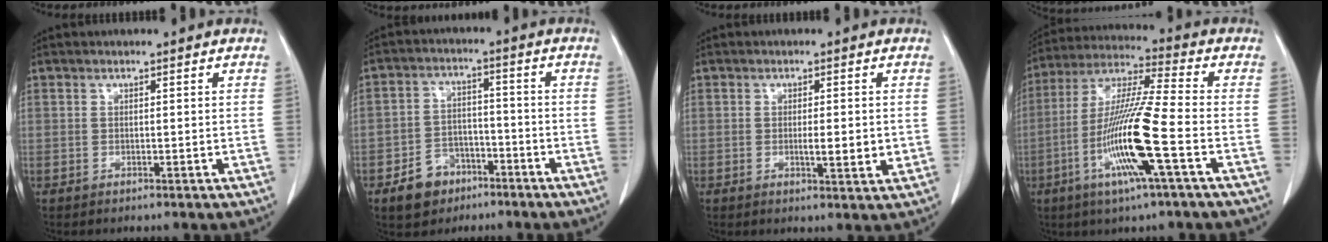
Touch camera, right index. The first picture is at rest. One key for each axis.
{"total": 6.9, "fx": -4.2, "fy": 5.1, "fz": 2.2, "tx": -0.045, "ty": 0.013, "tz": -0.062}
{"total": 3.6, "fx": -0.2, "fy": 0.7, "fz": 3.5, "tx": -0.053, "ty": -0.004, "tz": 0.000}
{"total": 14.8, "fx": -4.8, "fy": -0.4, "fz": 14.0, "tx": -0.284, "ty": -0.010, "tz": -0.096}